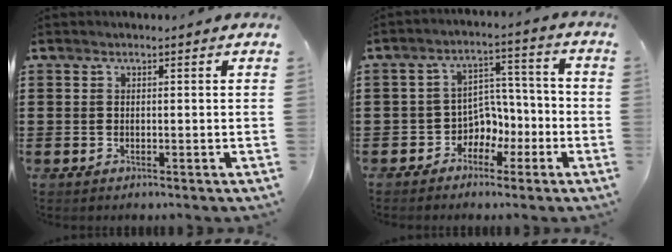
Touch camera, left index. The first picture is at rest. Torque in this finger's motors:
{"motor_torque": [0.08, 0.04, 0.00, 0.00]}